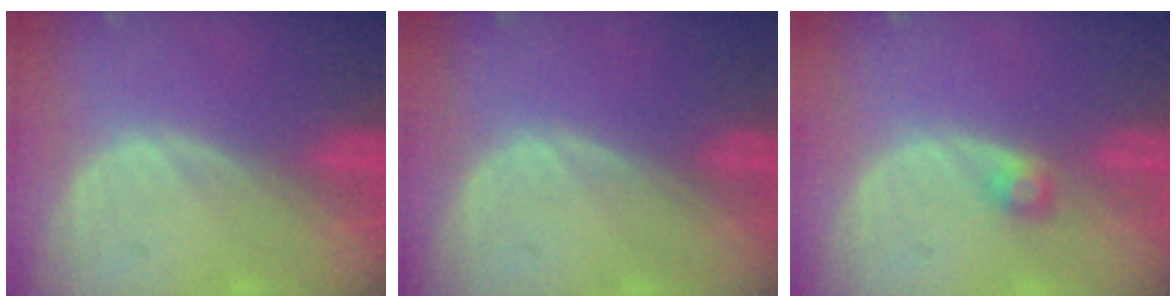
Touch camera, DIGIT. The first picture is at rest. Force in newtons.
{"total": 0.0}
{"total": 1.8, "press": 1.7, "slide": 0.3}